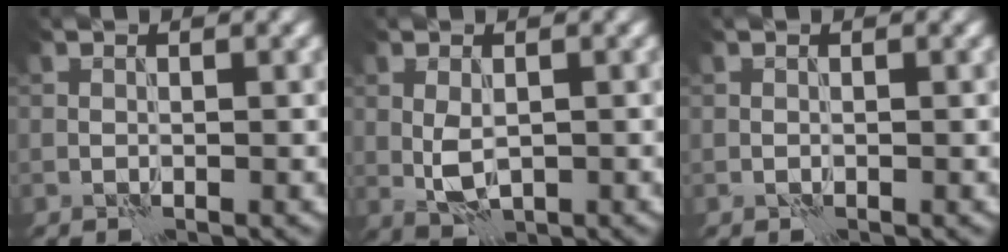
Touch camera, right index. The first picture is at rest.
{"total": 2.9, "force": [-0.3, 1.7, 2.3], "torque": [-0.048, -0.006, 0.000]}
{"total": 0.0}